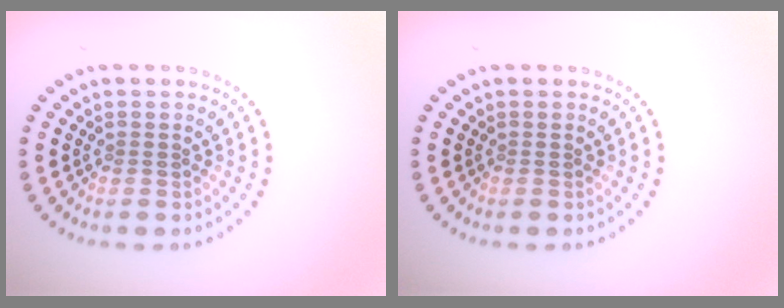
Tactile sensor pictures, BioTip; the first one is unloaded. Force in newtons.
{"total": 0.0}